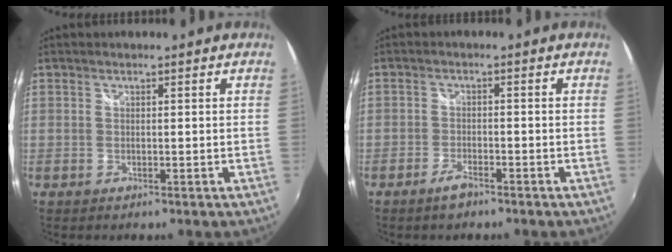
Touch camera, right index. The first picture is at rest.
{"total": 3.0, "force": [-2.5, 0.9, 1.5], "torque": [-0.043, -0.002, -0.050]}